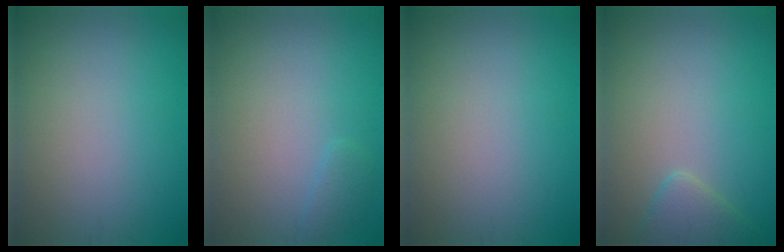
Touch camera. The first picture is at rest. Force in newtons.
{"total": 1.0, "press": 1.0, "slide": 0.0}
{"total": 0.0}
{"total": 2.3, "press": 2.2, "slide": 0.2}